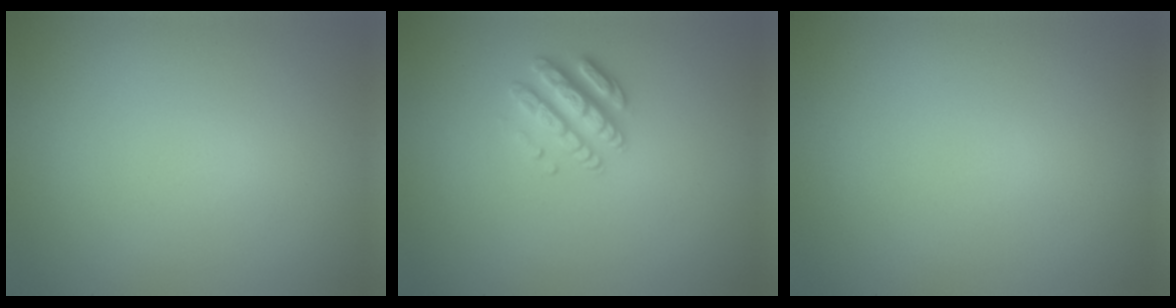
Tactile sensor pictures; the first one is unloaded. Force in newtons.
{"total": 2.6, "press": 2.6, "slide": 0.5}
{"total": 0.0}